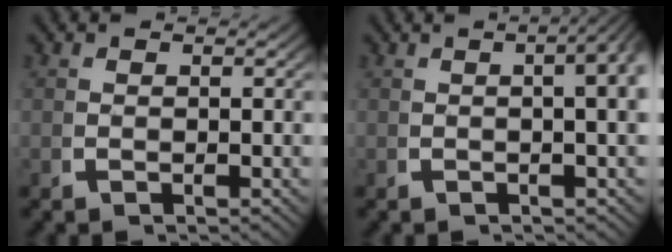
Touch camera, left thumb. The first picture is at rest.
{"total": 7.4, "force": [2.3, 3.7, 5.9], "torque": [-0.044, 0.041, 0.008]}